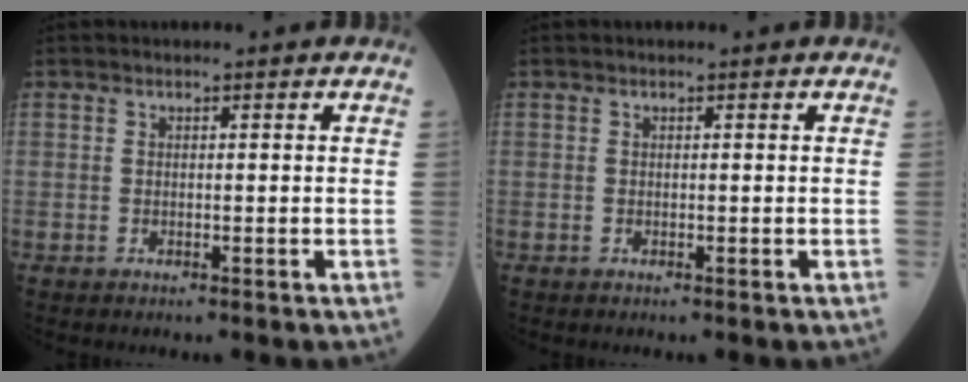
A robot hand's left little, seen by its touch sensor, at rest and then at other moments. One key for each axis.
{"total": 0.0}